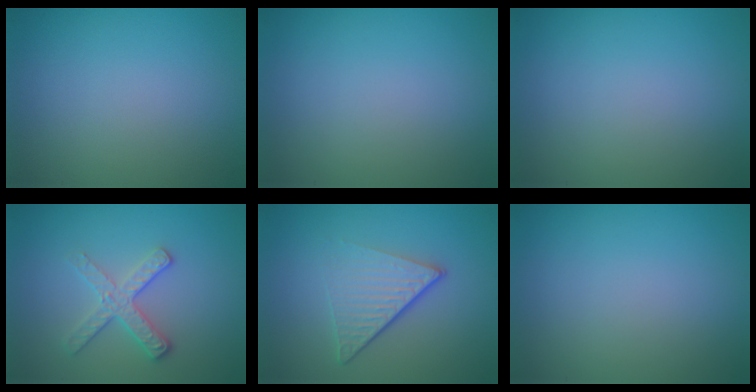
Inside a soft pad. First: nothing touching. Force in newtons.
{"total": 0.0}
{"total": 0.0}
{"total": 2.8, "press": 2.5, "slide": 1.3}
{"total": 5.0, "press": 3.0, "slide": 4.0}
{"total": 0.0}